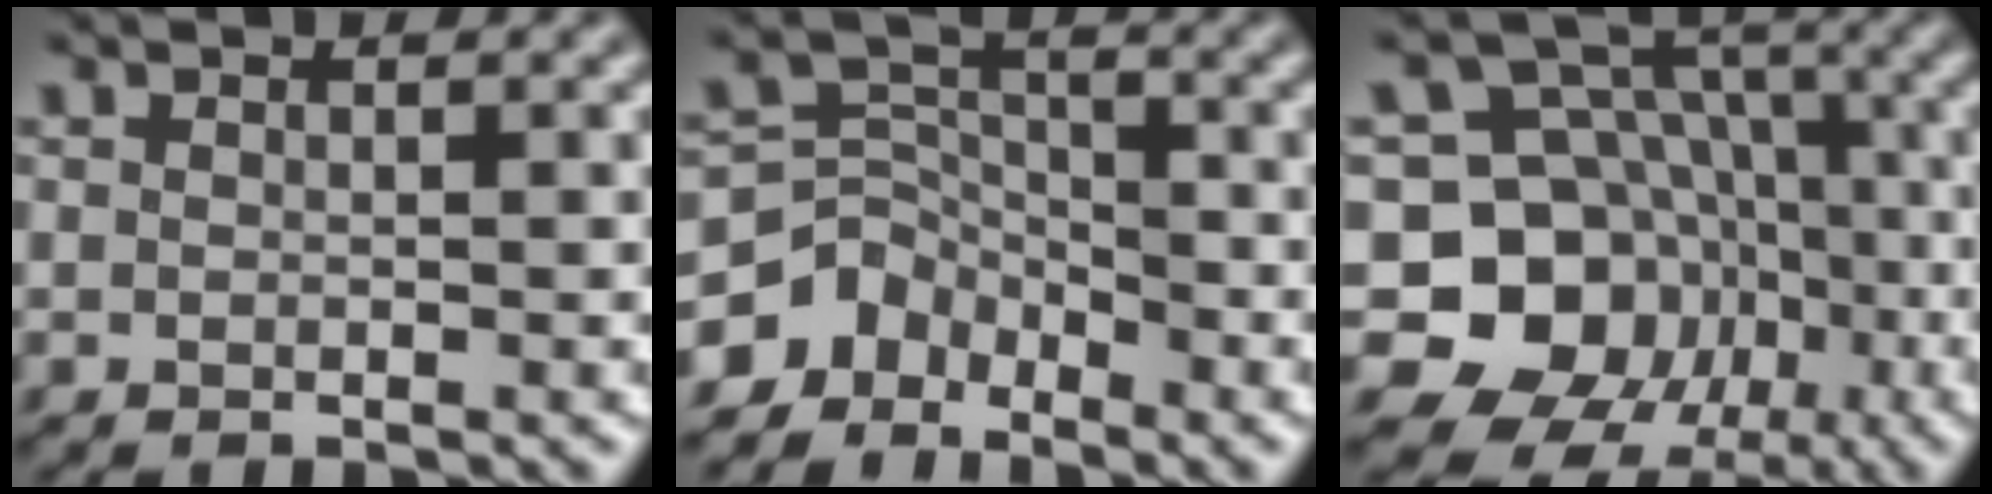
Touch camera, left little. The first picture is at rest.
{"total": 4.5, "force": [-3.6, 2.7, 0.5], "torque": [0.007, 0.010, -0.076]}
{"total": 11.3, "force": [-3.6, 9.6, 4.7], "torque": [-0.075, 0.008, -0.093]}